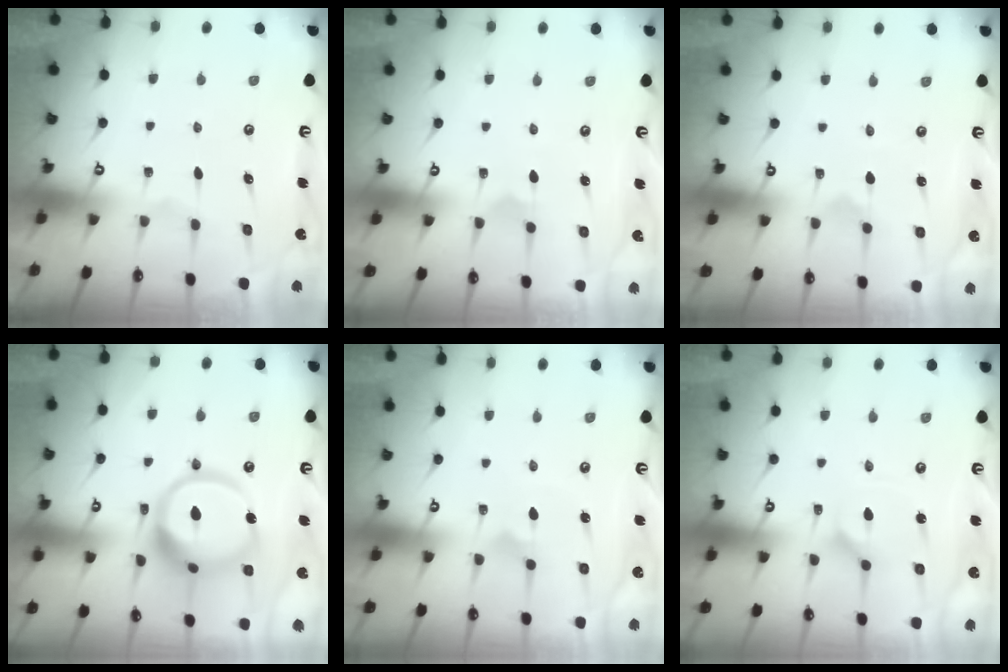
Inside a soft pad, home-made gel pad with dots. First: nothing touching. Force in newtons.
{"total": 2.7, "press": 2.7, "slide": 0.1}
{"total": 0.0}
{"total": 17.7, "press": 17.6, "slide": 1.9}
{"total": 2.2, "press": 2.2, "slide": 0.2}
{"total": 2.4, "press": 2.4, "slide": 0.3}